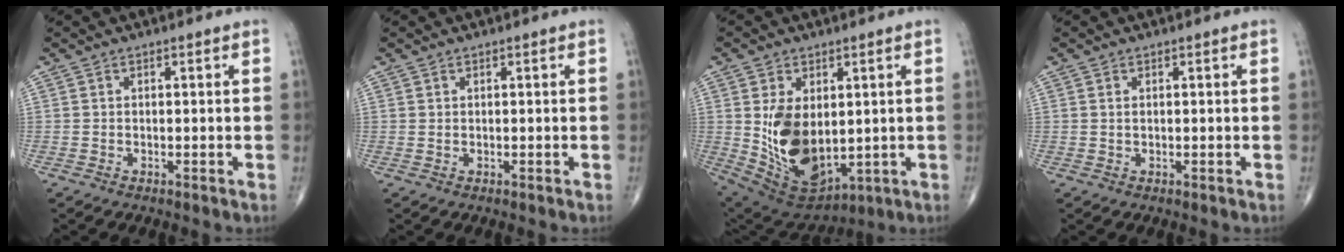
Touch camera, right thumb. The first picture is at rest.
{"total": 0.0}
{"total": 15.1, "force": [0.8, 9.3, 11.9], "torque": [-0.192, -0.018, 0.046]}
{"total": 0.6, "force": [0.2, 0.3, 0.4], "torque": [-0.011, 0.002, 0.007]}